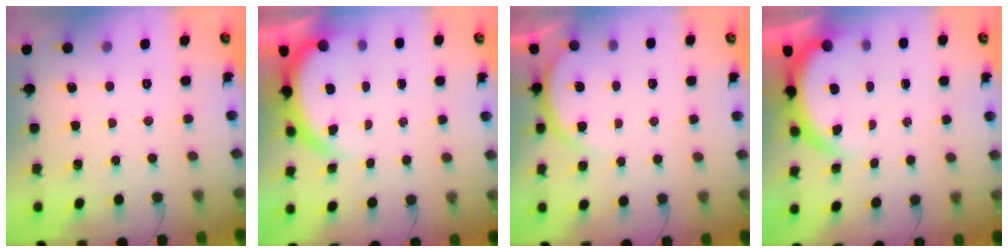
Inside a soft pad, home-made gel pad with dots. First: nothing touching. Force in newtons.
{"total": 3.8, "press": 3.8, "slide": 0.1}
{"total": 5.5, "press": 5.5, "slide": 0.4}
{"total": 4.0, "press": 4.0, "slide": 0.2}